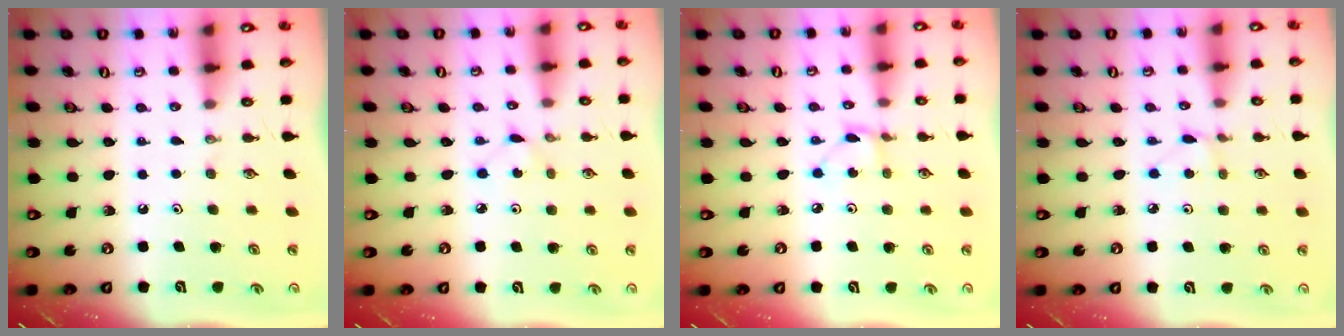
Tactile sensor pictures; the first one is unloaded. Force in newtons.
{"total": 2.6, "press": 2.6, "slide": 0.2}
{"total": 1.8, "press": 1.8, "slide": 0.1}
{"total": 1.5, "press": 1.5, "slide": 0.2}